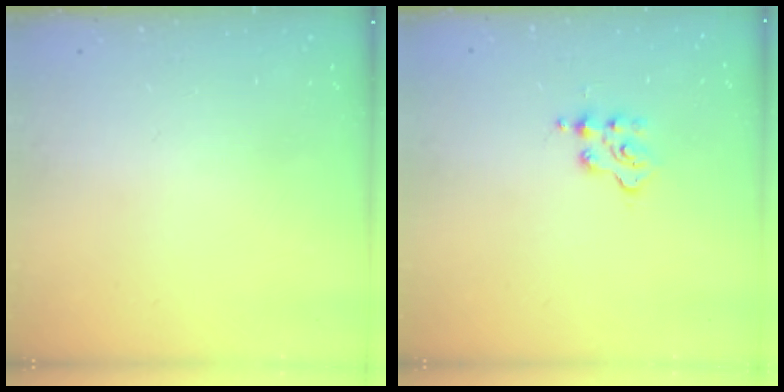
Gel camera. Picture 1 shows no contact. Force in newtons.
{"total": 2.7, "press": 2.7, "slide": 0.3}